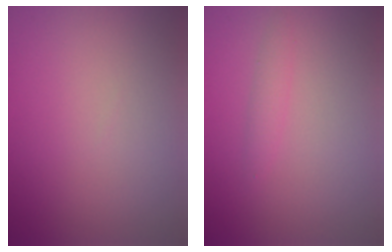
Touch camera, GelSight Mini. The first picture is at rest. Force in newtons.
{"total": 1.0, "press": 1.0, "slide": 0.0}